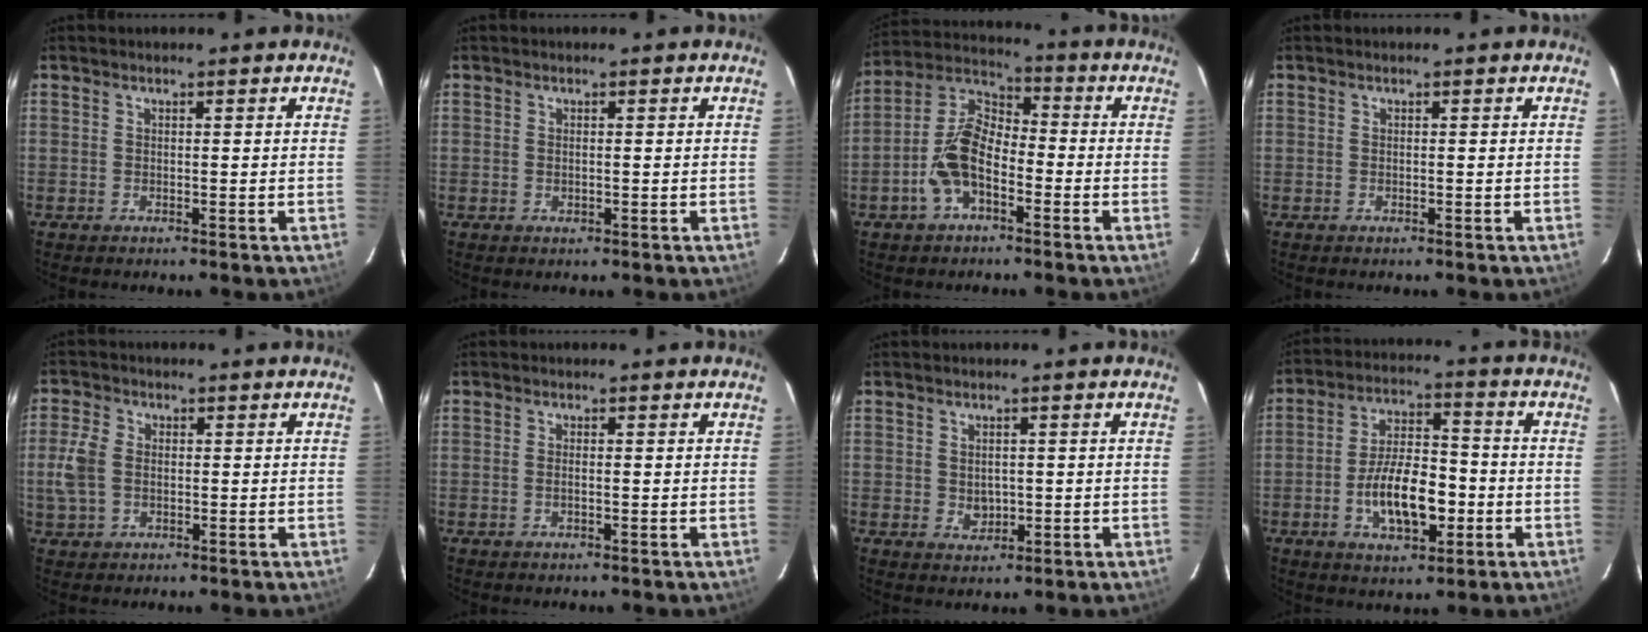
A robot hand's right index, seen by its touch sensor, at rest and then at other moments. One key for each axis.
{"total": 0.6, "fx": 0.1, "fy": 0.5, "fz": 0.4, "tx": -0.007, "ty": 0.001, "tz": 0.002}
{"total": 10.2, "fx": -4.1, "fy": 5.6, "fz": 7.5, "tx": -0.160, "ty": 0.021, "tz": -0.080}
{"total": 0.0}
{"total": 5.6, "fx": -0.4, "fy": 4.1, "fz": 3.8, "tx": -0.093, "ty": 0.006, "tz": -0.007}
{"total": 0.8, "fx": -0.2, "fy": 0.2, "fz": 0.8, "tx": -0.017, "ty": 0.001, "tz": -0.004}
{"total": 2.9, "fx": 0.0, "fy": 2.5, "fz": 1.5, "tx": -0.024, "ty": 0.000, "tz": 0.005}
{"total": 12.1, "fx": -3.6, "fy": 5.5, "fz": 10.1, "tx": -0.193, "ty": 0.010, "tz": -0.054}